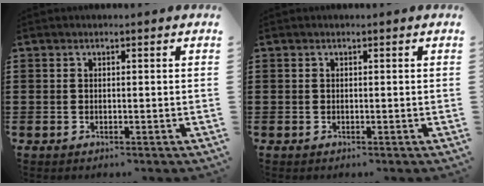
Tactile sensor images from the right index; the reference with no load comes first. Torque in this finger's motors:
{"motor_torque": [-0.34, 0.58, 0.00, 0.00]}